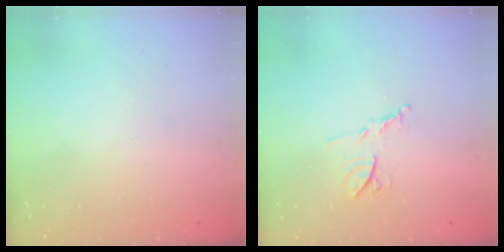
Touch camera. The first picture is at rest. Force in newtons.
{"total": 8.7, "press": 8.7, "slide": 0.4}